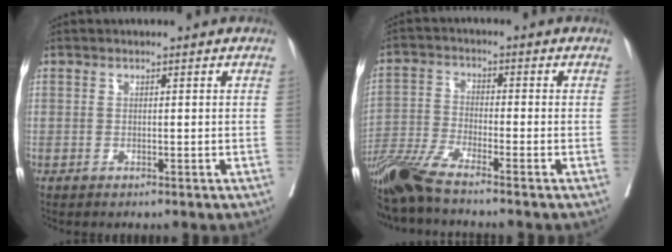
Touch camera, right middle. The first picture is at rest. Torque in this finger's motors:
{"motor_torque": [1.10, -1.04, 0.40, 0.21]}